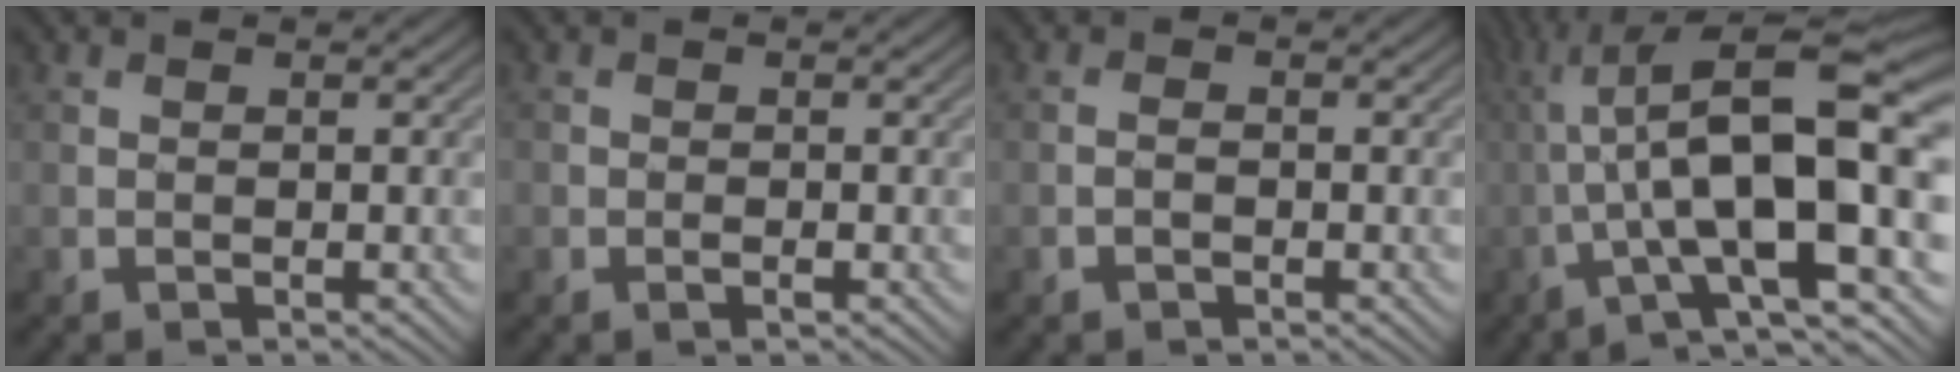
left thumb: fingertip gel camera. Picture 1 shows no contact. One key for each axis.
{"total": 1.1, "fx": -0.5, "fy": 0.7, "fz": 0.7, "tx": -0.012, "ty": -0.001, "tz": -0.011}
{"total": 0.8, "fx": -0.5, "fy": 0.4, "fz": 0.5, "tx": -0.013, "ty": 0.002, "tz": -0.012}
{"total": 18.5, "fx": -0.8, "fy": 5.9, "fz": 17.5, "tx": -0.282, "ty": 0.021, "tz": -0.010}